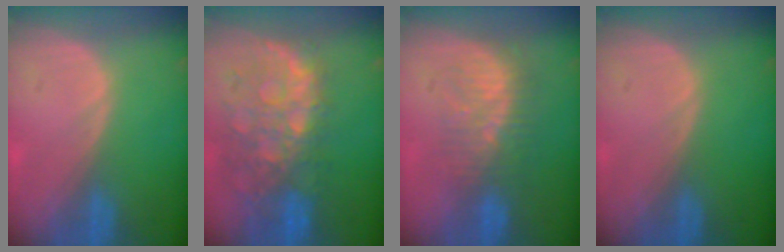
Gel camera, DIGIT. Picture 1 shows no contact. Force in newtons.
{"total": 11.2, "press": 9.8, "slide": 5.5}
{"total": 7.9, "press": 7.4, "slide": 2.6}
{"total": 0.0}